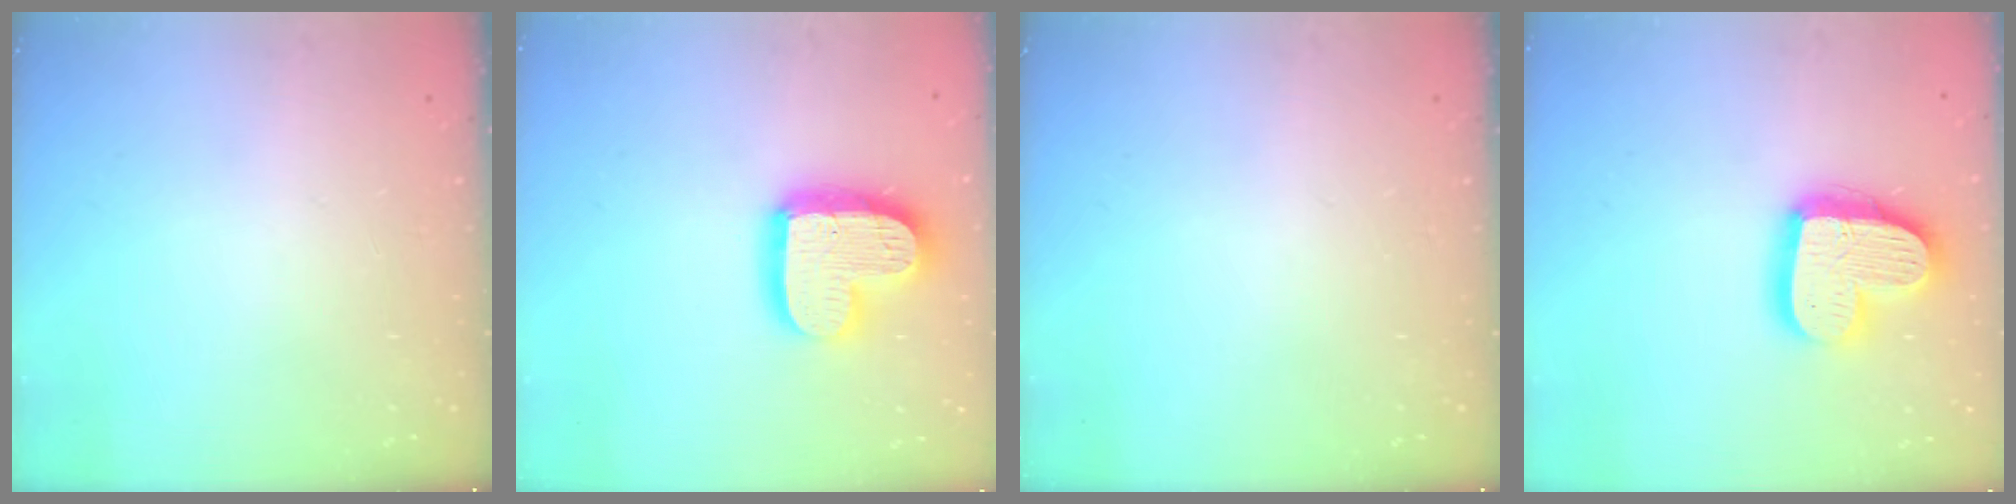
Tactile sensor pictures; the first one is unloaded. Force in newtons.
{"total": 17.0, "press": 17.0, "slide": 1.3}
{"total": 0.0}
{"total": 18.7, "press": 18.7, "slide": 1.5}